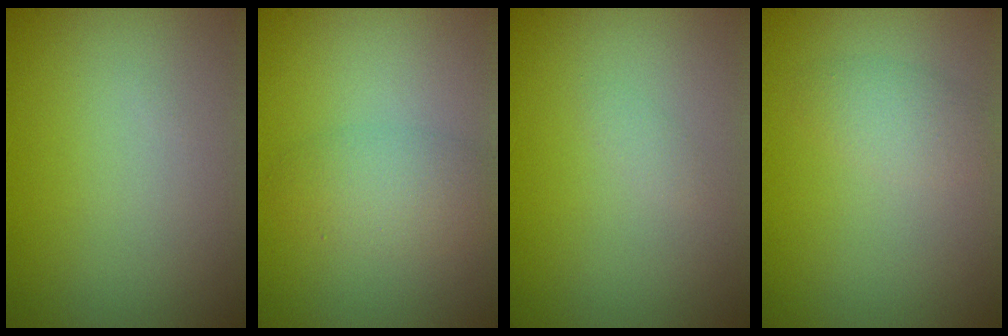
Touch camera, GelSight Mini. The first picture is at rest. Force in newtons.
{"total": 3.0, "press": 3.0, "slide": 0.1}
{"total": 0.5, "press": 0.5, "slide": 0.0}
{"total": 1.8, "press": 1.8, "slide": 0.1}